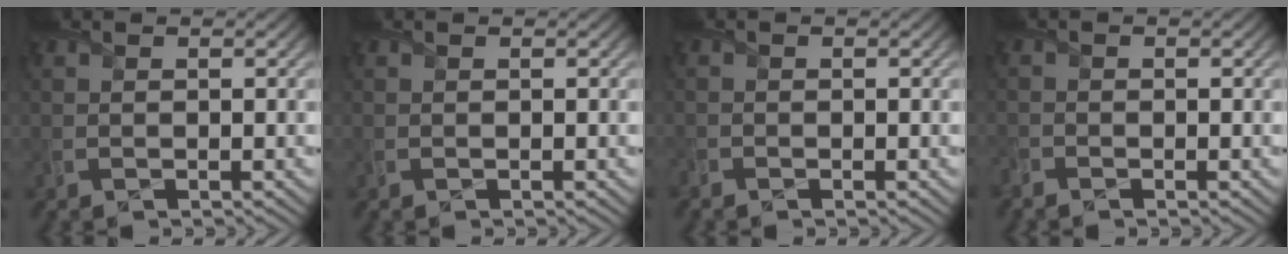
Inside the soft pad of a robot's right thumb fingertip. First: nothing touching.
{"total": 0.0}
{"total": 1.0, "force": [-0.9, 0.3, 0.1], "torque": [-0.006, -0.006, -0.021]}
{"total": 1.4, "force": [-1.3, 0.4, 0.3], "torque": [-0.012, -0.009, -0.034]}